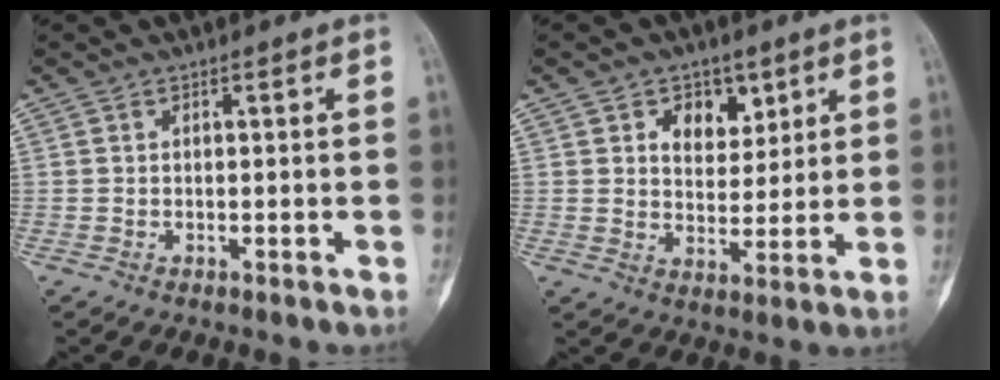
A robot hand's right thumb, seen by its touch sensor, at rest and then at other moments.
{"total": 7.1, "force": [3.4, 4.9, 3.8], "torque": [-0.026, -0.018, 0.053]}